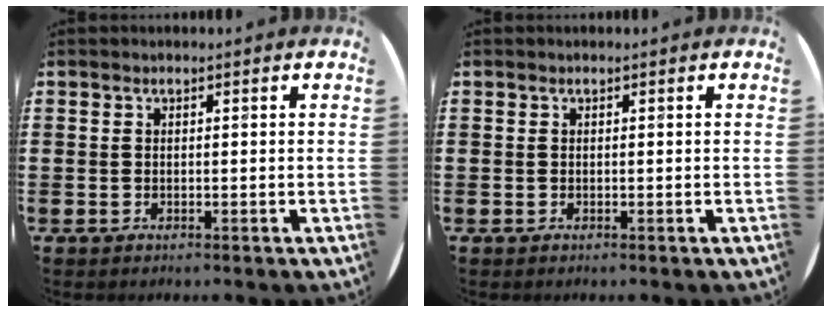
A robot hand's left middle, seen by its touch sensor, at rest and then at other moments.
{"total": 0.0}